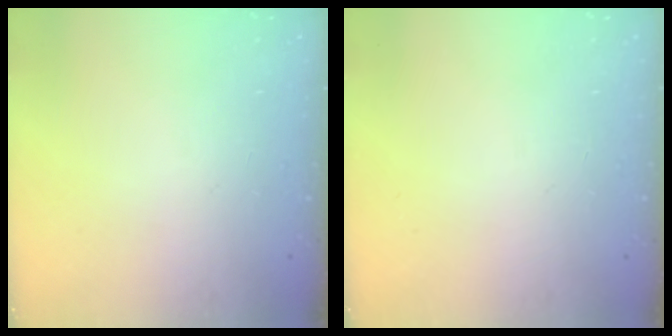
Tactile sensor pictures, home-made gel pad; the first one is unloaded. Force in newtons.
{"total": 0.0}